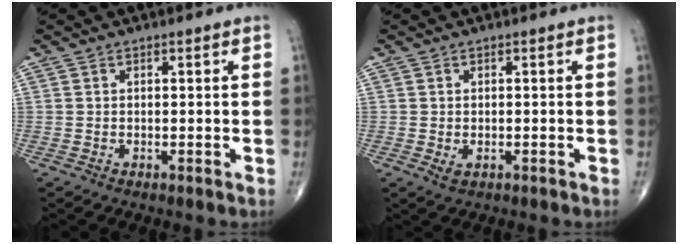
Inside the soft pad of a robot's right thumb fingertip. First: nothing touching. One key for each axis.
{"total": 1.6, "fx": -0.5, "fy": 0.9, "fz": 1.2, "tx": -0.022, "ty": 0.000, "tz": -0.005}